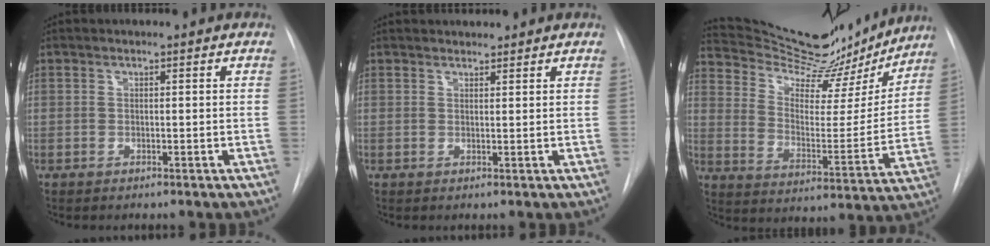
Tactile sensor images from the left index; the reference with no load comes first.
{"total": 2.6, "force": [2.5, 0.6, 0.4], "torque": [-0.004, 0.017, 0.036]}
{"total": 23.4, "force": [21.5, 5.0, 7.5], "torque": [-0.117, -0.031, 0.305]}